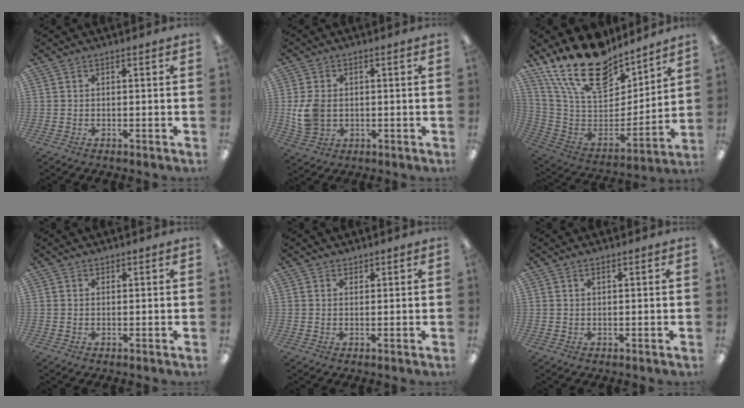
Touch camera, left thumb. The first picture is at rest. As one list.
[{"total": 7.4, "force": [0.0, 5.6, 4.8], "torque": [-0.105, 0.004, 0.001]}, {"total": 23.2, "force": [16.9, 11.0, 11.4], "torque": [-0.211, -0.111, 0.305]}, {"total": 0.9, "force": [0.8, 0.4, 0.0], "torque": [0.001, 0.000, 0.015]}, {"total": 1.3, "force": [1.1, 0.6, -0.1], "torque": [0.002, -0.001, 0.023]}, {"total": 1.0, "force": [0.8, 0.4, 0.5], "torque": [-0.012, 0.001, 0.015]}]